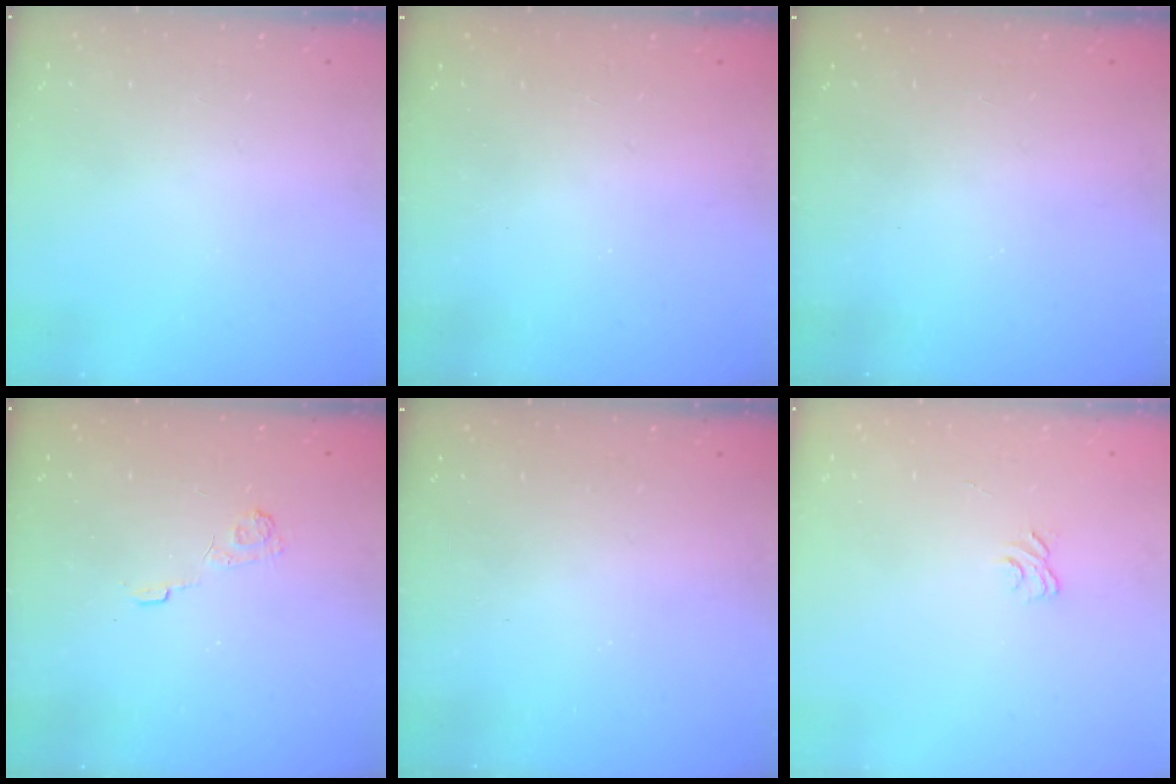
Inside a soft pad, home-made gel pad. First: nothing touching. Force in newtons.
{"total": 2.5, "press": 2.3, "slide": 0.8}
{"total": 2.4, "press": 2.3, "slide": 0.7}
{"total": 3.6, "press": 3.2, "slide": 1.6}
{"total": 2.3, "press": 2.1, "slide": 1.0}
{"total": 2.9, "press": 2.6, "slide": 1.3}